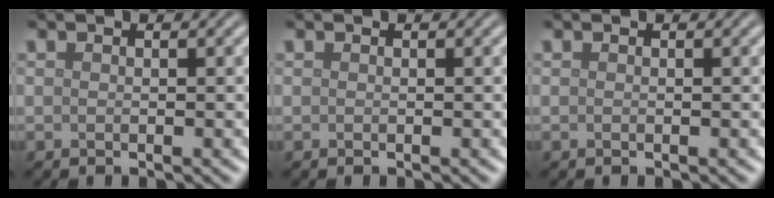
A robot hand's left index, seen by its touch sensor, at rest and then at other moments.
{"total": 0.0}
{"total": 0.0}